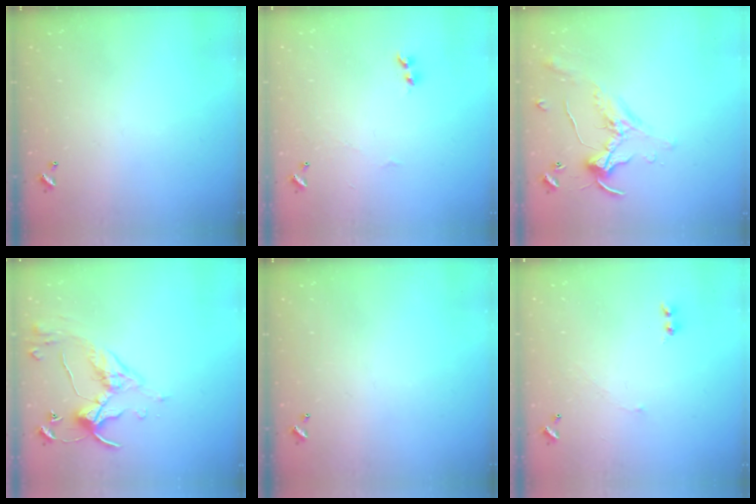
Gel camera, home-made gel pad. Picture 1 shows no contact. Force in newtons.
{"total": 2.1, "press": 2.1, "slide": 0.5}
{"total": 0.8, "press": 0.8, "slide": 0.2}
{"total": 5.7, "press": 5.7, "slide": 0.7}
{"total": 0.0}
{"total": 2.6, "press": 2.6, "slide": 0.6}